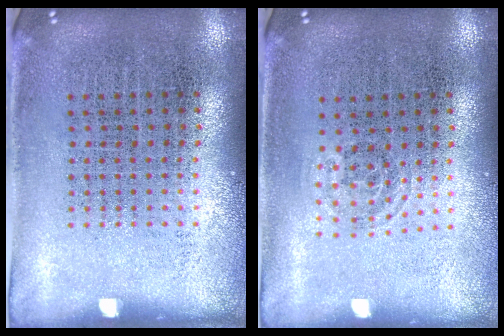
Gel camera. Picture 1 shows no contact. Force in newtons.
{"total": 0.8, "press": 0.5, "slide": 0.6}